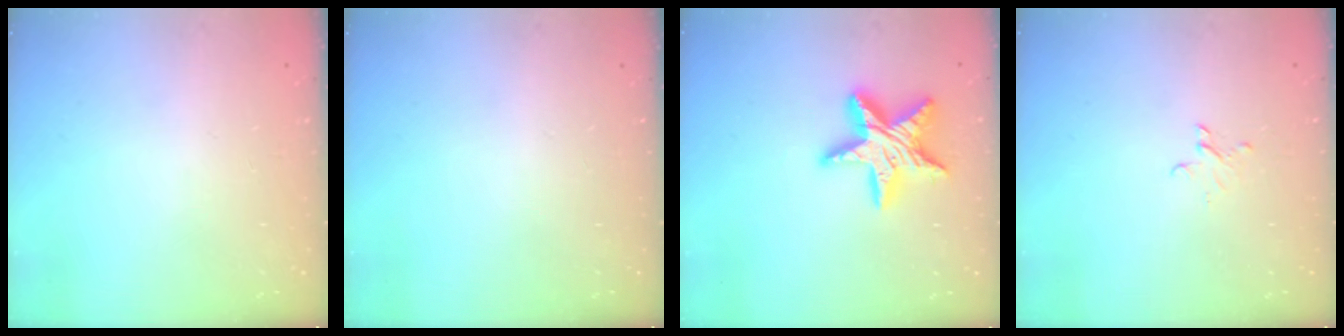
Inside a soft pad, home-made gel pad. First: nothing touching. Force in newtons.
{"total": 0.0}
{"total": 15.5, "press": 15.4, "slide": 1.4}
{"total": 2.6, "press": 2.6, "slide": 0.2}